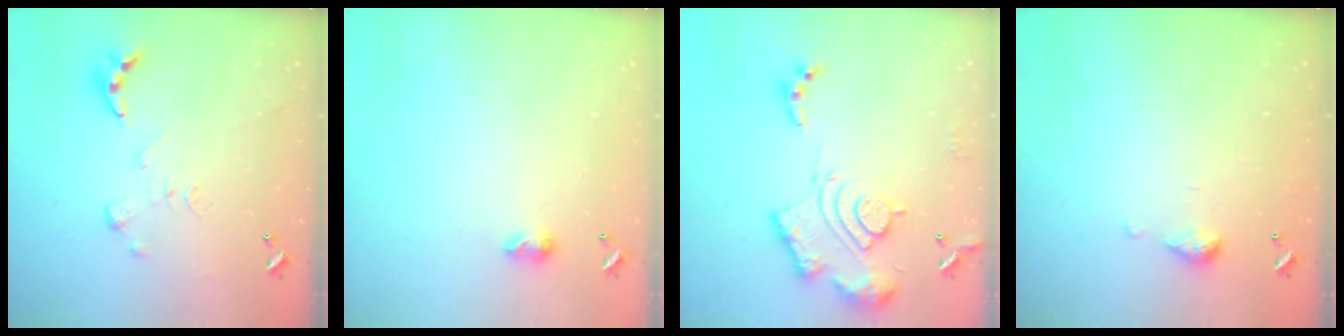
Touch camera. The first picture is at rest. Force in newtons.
{"total": 4.9, "press": 4.8, "slide": 0.7}
{"total": 19.2, "press": 19.1, "slide": 1.8}
{"total": 5.6, "press": 5.5, "slide": 0.7}